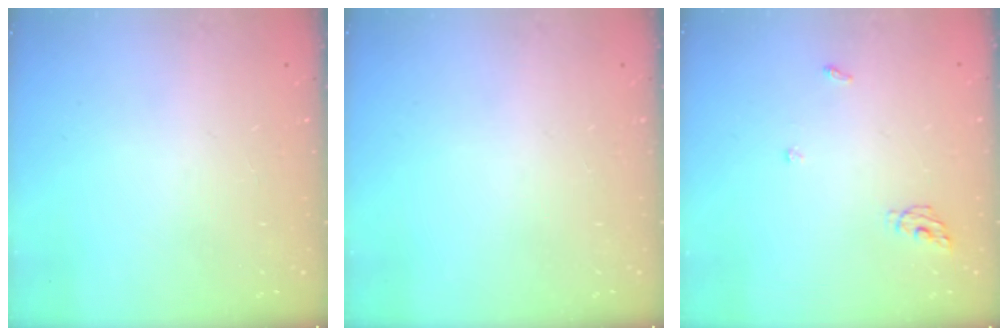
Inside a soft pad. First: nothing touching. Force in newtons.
{"total": 0.0}
{"total": 5.2, "press": 5.1, "slide": 0.3}